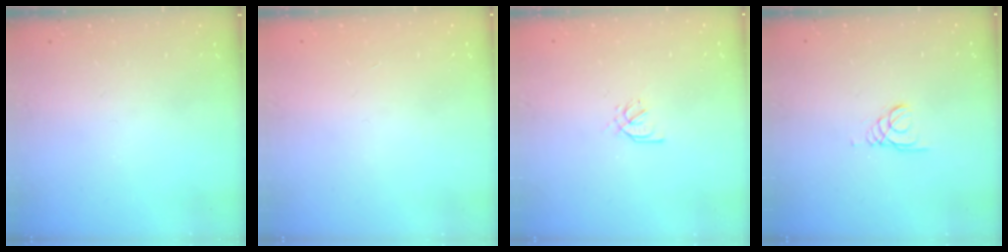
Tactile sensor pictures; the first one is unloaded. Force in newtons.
{"total": 0.8, "press": 0.8, "slide": 0.2}
{"total": 2.6, "press": 2.5, "slide": 0.7}
{"total": 1.0, "press": 1.0, "slide": 0.1}